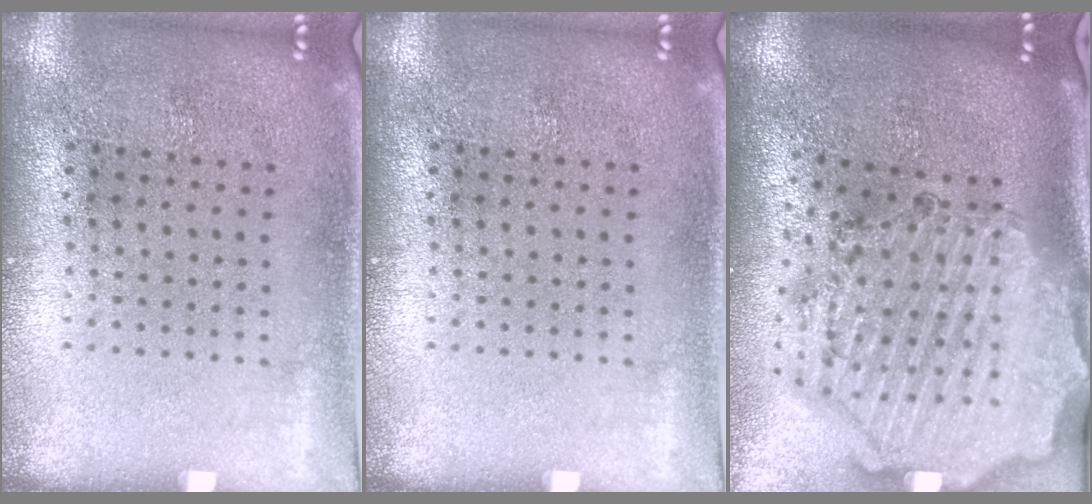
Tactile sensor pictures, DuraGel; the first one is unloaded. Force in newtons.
{"total": 0.0}
{"total": 3.1, "press": 2.7, "slide": 1.4}